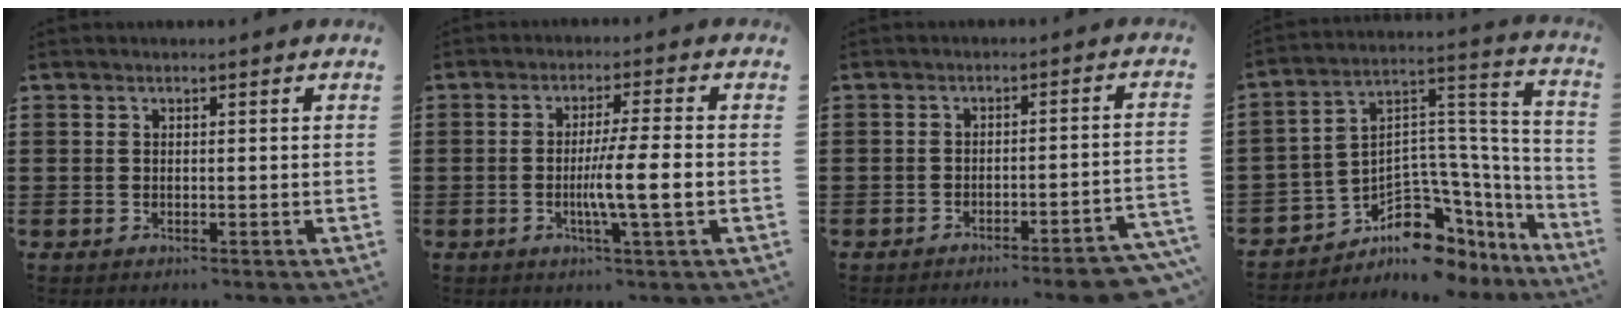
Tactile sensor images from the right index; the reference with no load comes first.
{"total": 7.2, "force": [-1.3, -0.2, 7.0], "torque": [-0.126, -0.012, -0.027]}
{"total": 4.3, "force": [-3.7, -0.2, 2.2], "torque": [-0.037, -0.011, -0.070]}
{"total": 7.5, "force": [-5.3, 4.4, 2.9], "torque": [-0.064, -0.012, -0.095]}